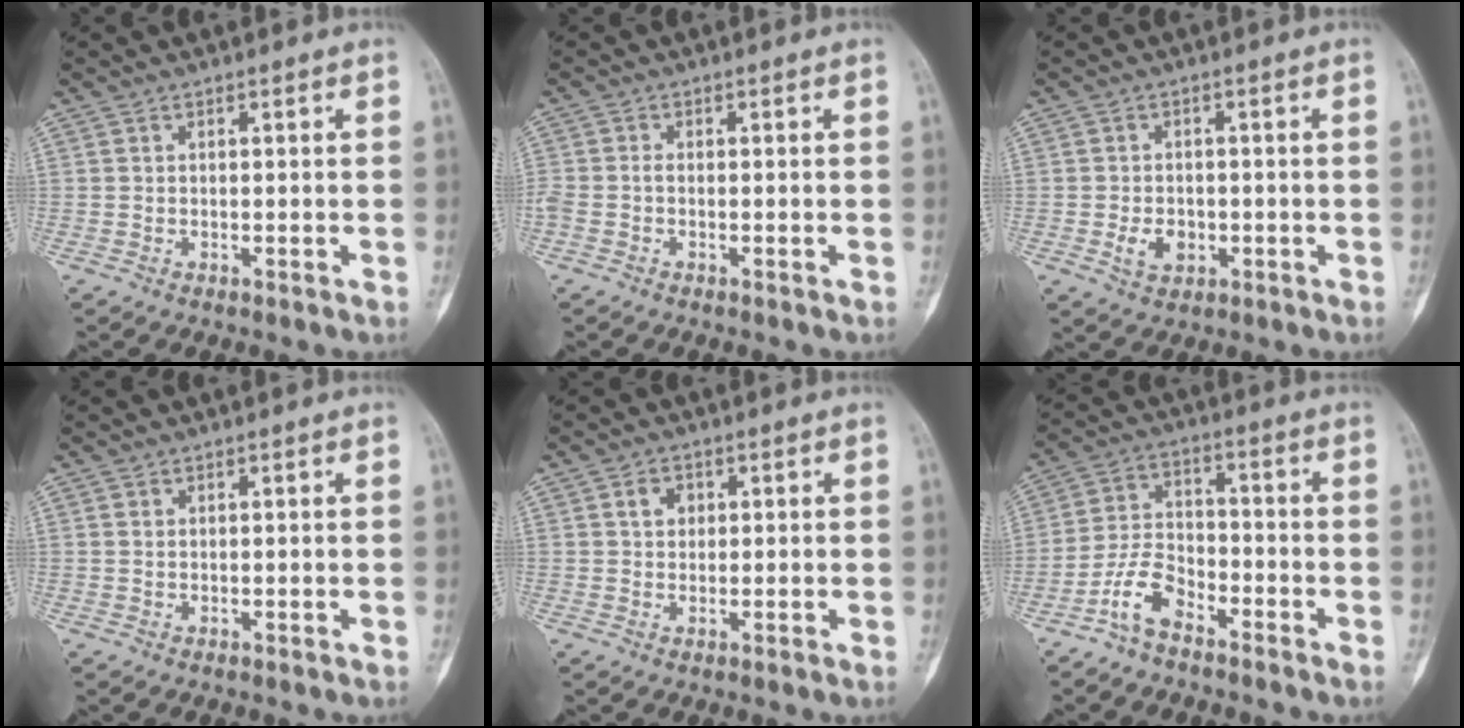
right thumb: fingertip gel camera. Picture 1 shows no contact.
{"total": 2.2, "force": [-0.6, 1.4, 1.6], "torque": [-0.045, 0.005, -0.015]}
{"total": 4.4, "force": [-1.2, 3.2, 2.7], "torque": [-0.039, 0.003, -0.016]}
{"total": 0.7, "force": [0.3, 0.5, 0.4], "torque": [-0.006, 0.001, 0.005]}
{"total": 2.9, "force": [0.7, 2.3, 1.6], "torque": [-0.016, 0.002, 0.010]}
{"total": 7.6, "force": [-5.2, 3.6, 4.3], "torque": [-0.090, 0.039, -0.108]}